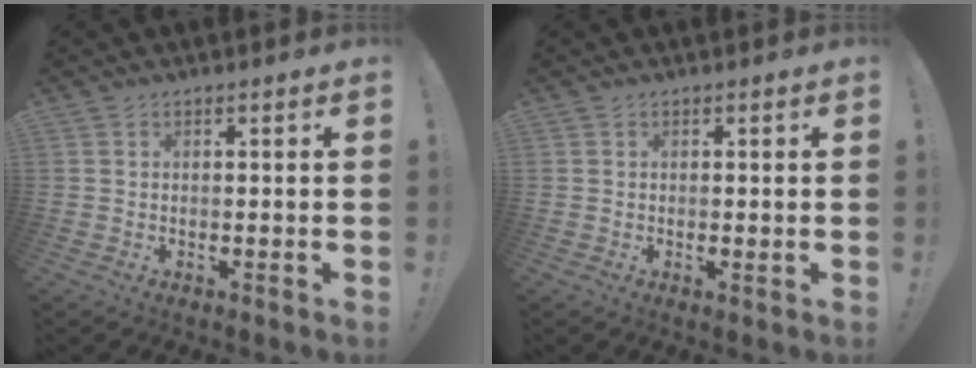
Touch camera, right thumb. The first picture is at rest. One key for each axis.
{"total": 0.6, "fx": 0.2, "fy": 0.3, "fz": 0.5, "tx": -0.013, "ty": 0.002, "tz": 0.004}